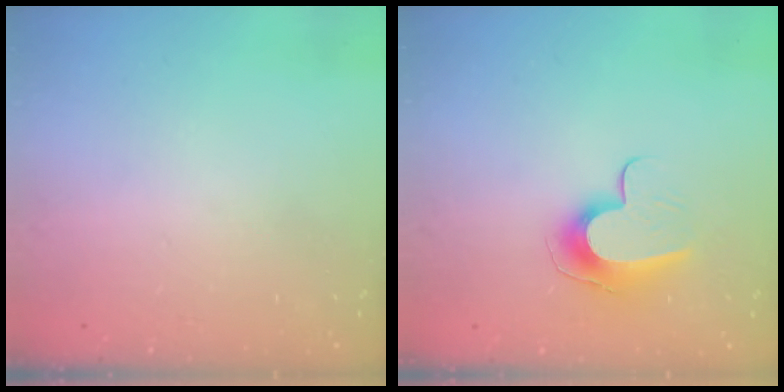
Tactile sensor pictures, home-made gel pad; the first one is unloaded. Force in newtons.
{"total": 10.4, "press": 10.4, "slide": 0.5}